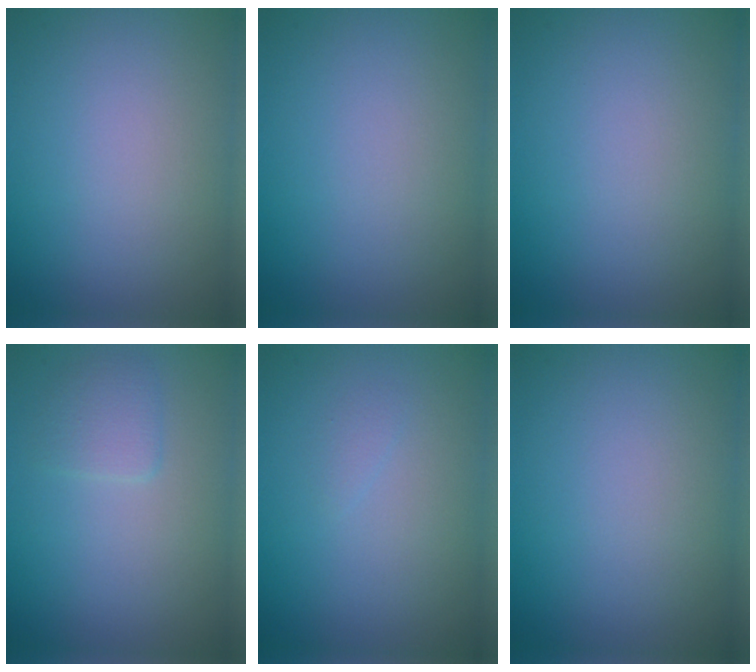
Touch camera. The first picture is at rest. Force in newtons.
{"total": 0.0}
{"total": 0.0}
{"total": 1.4, "press": 1.4, "slide": 0.1}
{"total": 0.5, "press": 0.5, "slide": 0.0}
{"total": 0.0}